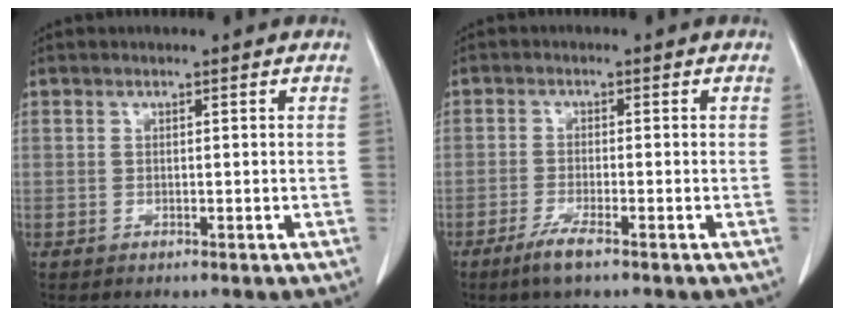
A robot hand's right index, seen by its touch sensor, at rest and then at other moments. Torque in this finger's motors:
{"motor_torque": [0.38, -0.32, 0.23, 0.05]}